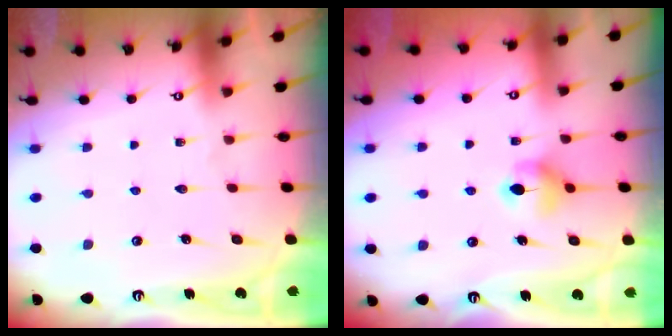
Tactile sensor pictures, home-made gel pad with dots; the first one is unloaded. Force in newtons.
{"total": 5.7, "press": 5.6, "slide": 0.9}